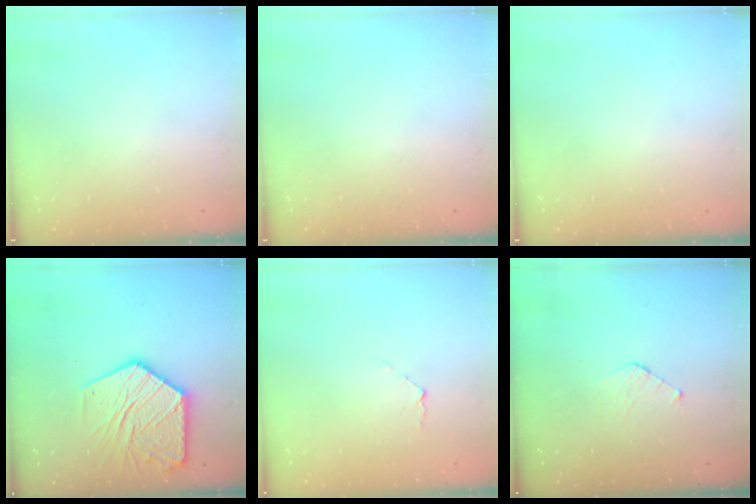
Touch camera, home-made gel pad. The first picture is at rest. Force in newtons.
{"total": 0.0}
{"total": 0.0}
{"total": 17.0, "press": 16.9, "slide": 1.6}
{"total": 3.9, "press": 3.9, "slide": 0.4}
{"total": 4.8, "press": 4.8, "slide": 0.5}